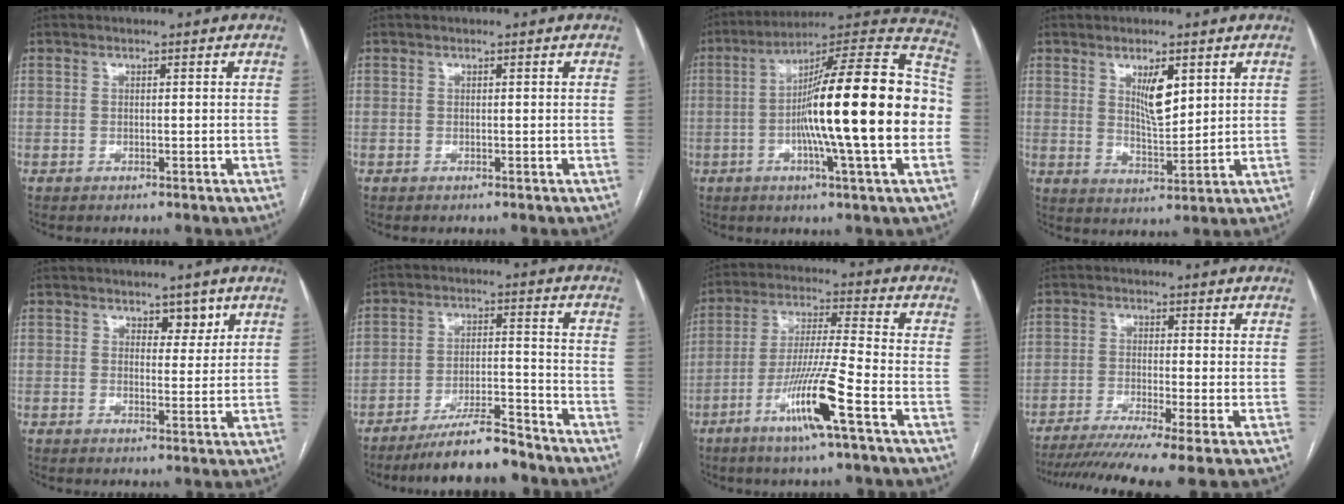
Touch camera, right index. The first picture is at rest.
{"total": 0.0}
{"total": 24.6, "force": [-2.6, 0.6, 24.4], "torque": [-0.327, 0.020, -0.053]}
{"total": 5.9, "force": [2.6, 1.7, 5.1], "torque": [-0.093, -0.008, 0.051]}
{"total": 3.0, "force": [1.9, 1.7, 1.6], "torque": [-0.013, -0.003, 0.027]}
{"total": 9.2, "force": [-8.1, 1.2, 4.2], "torque": [-0.064, 0.001, -0.140]}
{"total": 12.0, "force": [-5.9, -1.0, 10.3], "torque": [-0.202, -0.015, -0.114]}
{"total": 11.2, "force": [-8.4, -1.0, 7.3], "torque": [-0.112, -0.023, -0.132]}